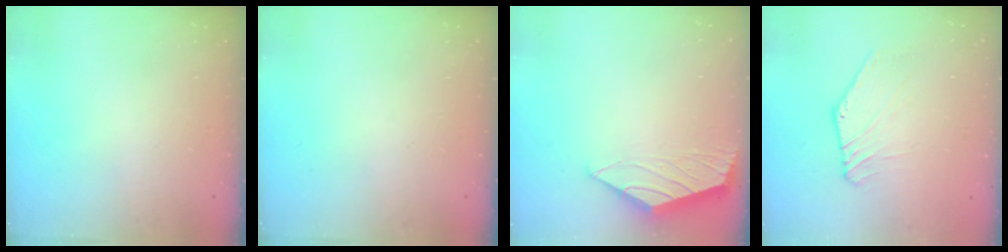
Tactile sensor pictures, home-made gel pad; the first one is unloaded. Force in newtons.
{"total": 0.0}
{"total": 1.5, "press": 1.5, "slide": 0.4}
{"total": 2.9, "press": 2.9, "slide": 0.1}